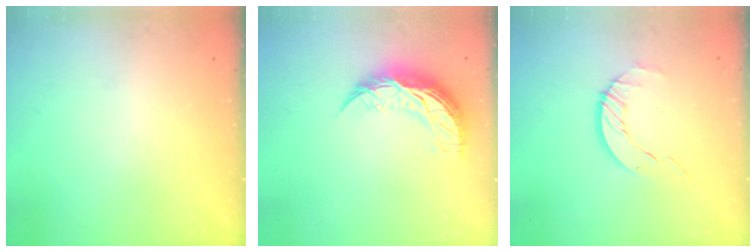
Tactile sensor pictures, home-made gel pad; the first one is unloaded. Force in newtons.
{"total": 11.5, "press": 11.5, "slide": 0.9}
{"total": 5.2, "press": 5.2, "slide": 0.5}